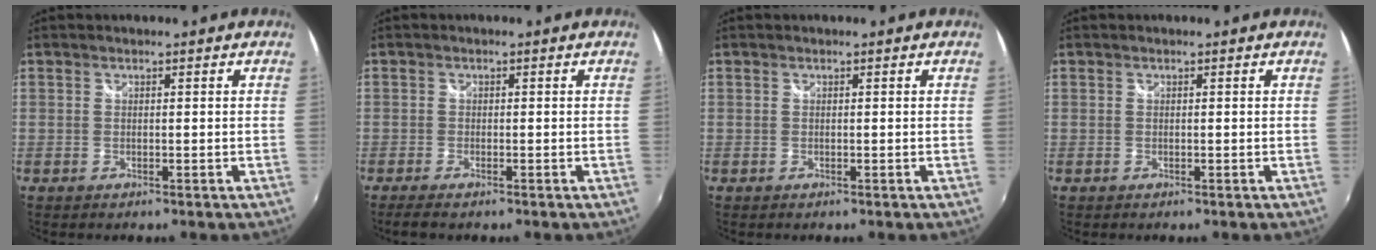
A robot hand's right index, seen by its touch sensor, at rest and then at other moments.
{"total": 3.3, "force": [-2.6, 0.9, 1.8], "torque": [-0.044, -0.013, -0.048]}
{"total": 0.0}
{"total": 0.0}